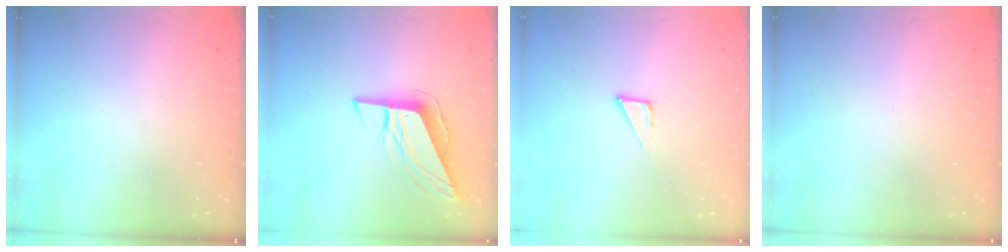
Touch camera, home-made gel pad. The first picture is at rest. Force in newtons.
{"total": 10.3, "press": 10.2, "slide": 1.9}
{"total": 3.3, "press": 3.3, "slide": 0.2}
{"total": 2.6, "press": 2.6, "slide": 0.2}